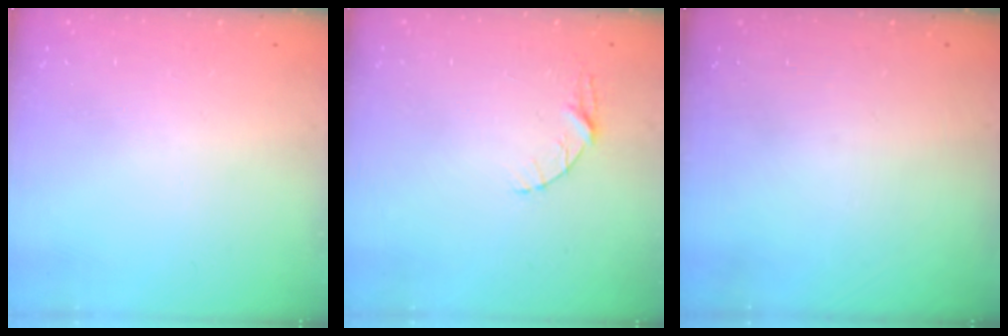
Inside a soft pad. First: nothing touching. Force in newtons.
{"total": 3.4, "press": 3.3, "slide": 0.5}
{"total": 0.0}